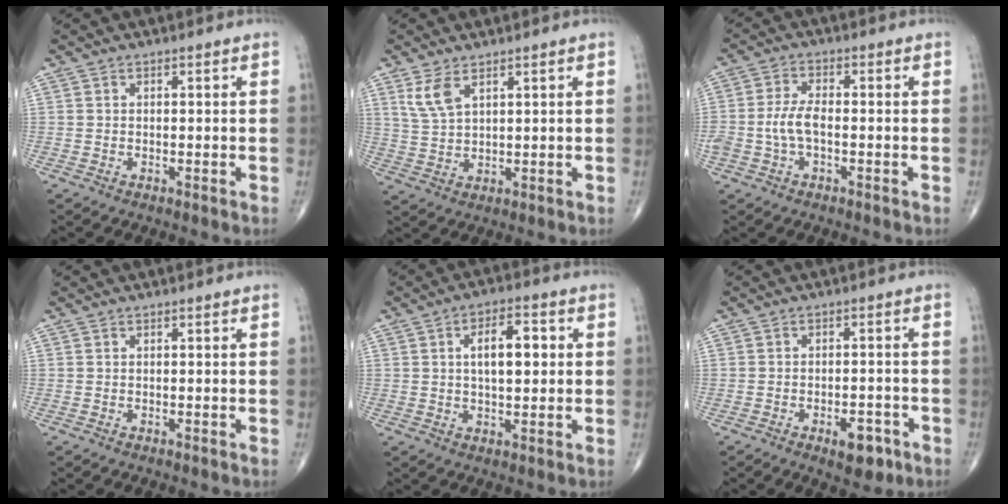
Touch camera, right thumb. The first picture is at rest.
{"total": 4.9, "force": [2.8, 2.1, 3.5], "torque": [-0.074, -0.009, 0.066]}
{"total": 5.3, "force": [-1.0, 2.8, 4.4], "torque": [-0.102, 0.019, -0.021]}
{"total": 0.0}
{"total": 8.4, "force": [1.4, 4.0, 7.2], "torque": [-0.099, 0.007, 0.021]}
{"total": 5.8, "force": [-3.0, 2.8, 4.1], "torque": [-0.044, 0.014, -0.038]}